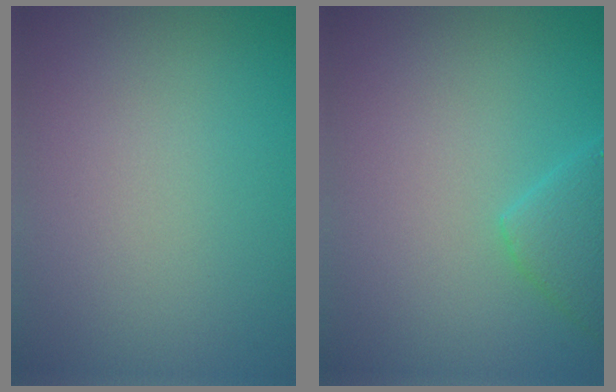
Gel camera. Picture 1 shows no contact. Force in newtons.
{"total": 2.9, "press": 2.9, "slide": 0.2}